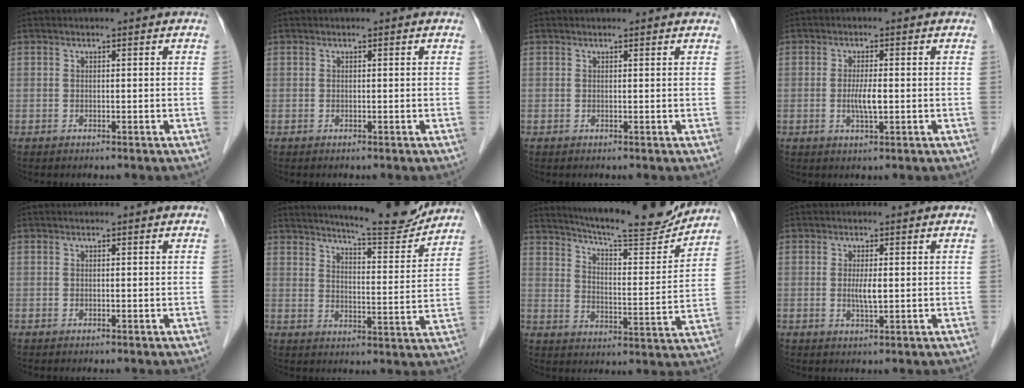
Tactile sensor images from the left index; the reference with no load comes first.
{"total": 0.0}
{"total": 1.9, "force": [1.8, 0.3, 0.4], "torque": [-0.014, 0.010, 0.017]}
{"total": 3.5, "force": [-0.5, 0.6, 3.3], "torque": [-0.070, -0.003, -0.009]}
{"total": 0.0}
{"total": 13.8, "force": [13.0, 0.8, 4.5], "torque": [-0.067, -0.025, 0.172]}
{"total": 17.9, "force": [16.7, 1.3, 6.3], "torque": [-0.105, -0.036, 0.230]}
{"total": 2.4, "force": [0.1, 0.3, 2.4], "torque": [-0.051, -0.005, 0.003]}